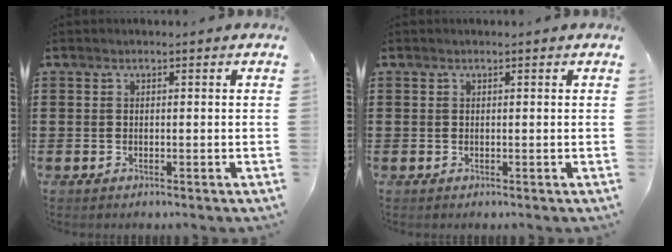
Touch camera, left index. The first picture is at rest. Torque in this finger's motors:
{"motor_torque": [-0.02, -0.05, -0.01, 0.01]}